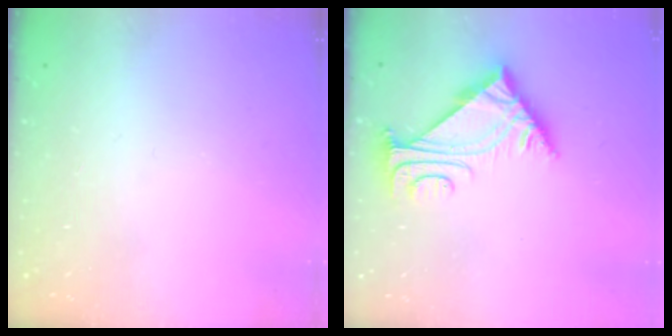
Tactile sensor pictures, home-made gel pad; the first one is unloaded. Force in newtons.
{"total": 5.5, "press": 5.4, "slide": 0.8}